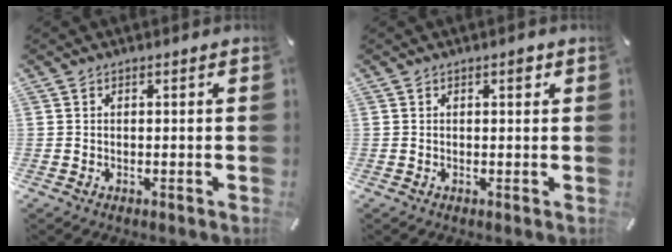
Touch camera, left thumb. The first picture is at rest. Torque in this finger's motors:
{"motor_torque": [0.15, 0.12, -0.02, -0.01, 0.07]}